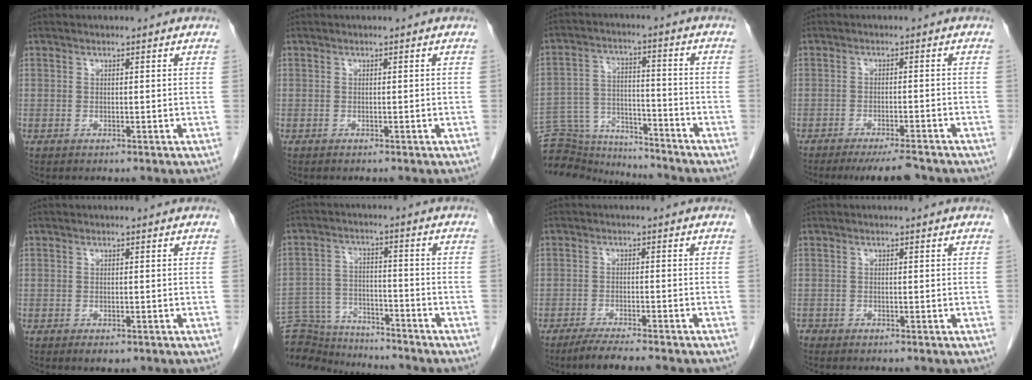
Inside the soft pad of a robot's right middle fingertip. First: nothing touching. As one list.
[{"total": 0.5, "force": [-0.5, 0.1, 0.3], "torque": [-0.007, -0.001, -0.005]}, {"total": 14.4, "force": [-13.9, 2.8, 2.3], "torque": [-0.039, 0.035, -0.218]}, {"total": 6.5, "force": [-5.7, 0.7, 3.0], "torque": [-0.037, -0.012, -0.089]}, {"total": 1.8, "force": [-1.1, 0.9, 1.2], "torque": [-0.012, 0.000, -0.008]}, {"total": 13.5, "force": [-12.9, 3.0, 2.3], "torque": [-0.040, 0.024, -0.204]}, {"total": 7.2, "force": [-6.1, 0.5, 3.8], "torque": [-0.053, -0.014, -0.095]}, {"total": 0.6, "force": [-0.5, 0.3, 0.0], "torque": [0.003, 0.001, -0.009]}]